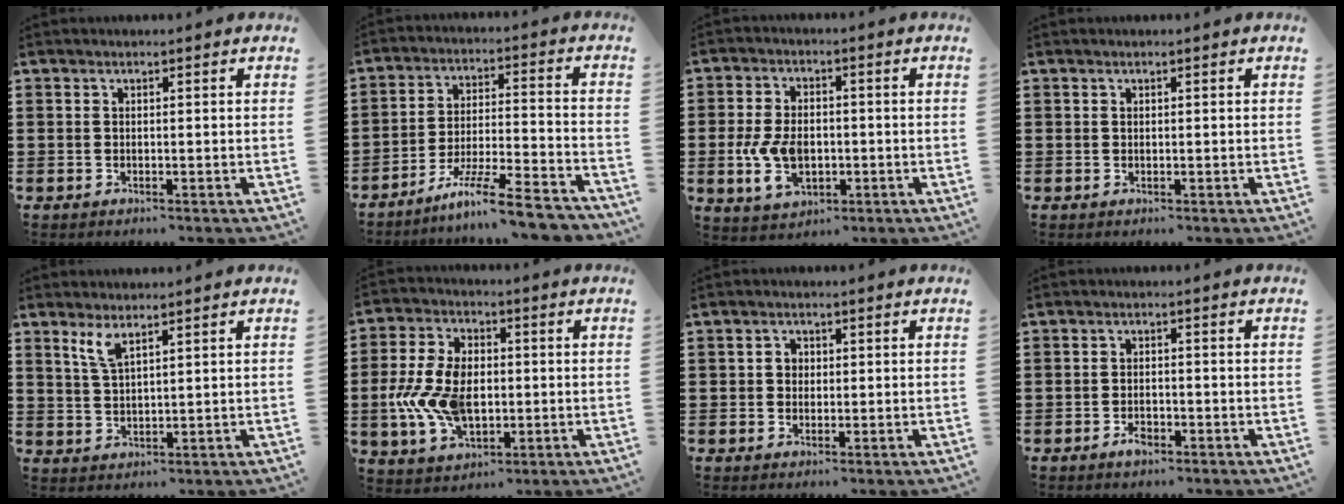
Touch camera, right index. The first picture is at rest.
{"total": 10.1, "force": [-8.2, 0.5, 5.8], "torque": [-0.104, 0.007, -0.159]}
{"total": 7.3, "force": [-1.2, 4.8, 5.4], "torque": [-0.134, 0.000, -0.026]}
{"total": 0.0}
{"total": 3.2, "force": [2.2, 0.9, 2.2], "torque": [-0.049, 0.004, 0.040]}
{"total": 10.9, "force": [-1.2, 6.9, 8.3], "torque": [-0.198, 0.003, -0.023]}
{"total": 1.8, "force": [0.1, 1.6, 0.7], "torque": [-0.018, 0.009, 0.000]}
{"total": 2.1, "force": [-1.2, 0.8, 1.5], "torque": [-0.030, -0.003, -0.022]}